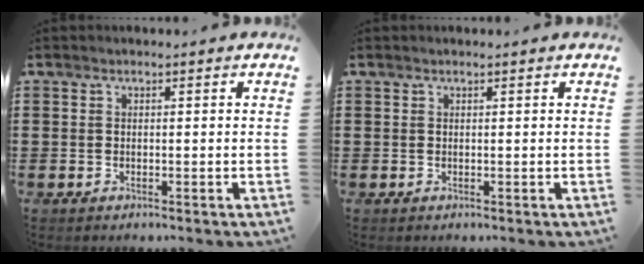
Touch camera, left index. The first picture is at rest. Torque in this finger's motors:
{"motor_torque": [0.33, 0.75, -0.02, 0.01]}